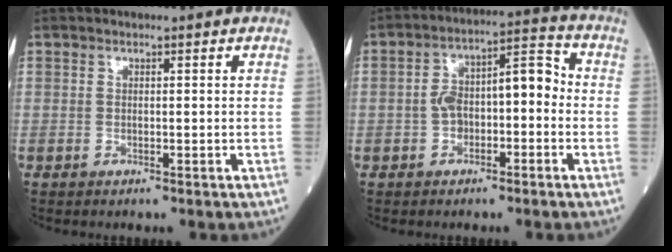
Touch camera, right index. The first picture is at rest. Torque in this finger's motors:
{"motor_torque": [0.27, -0.11, 0.20, 0.04]}